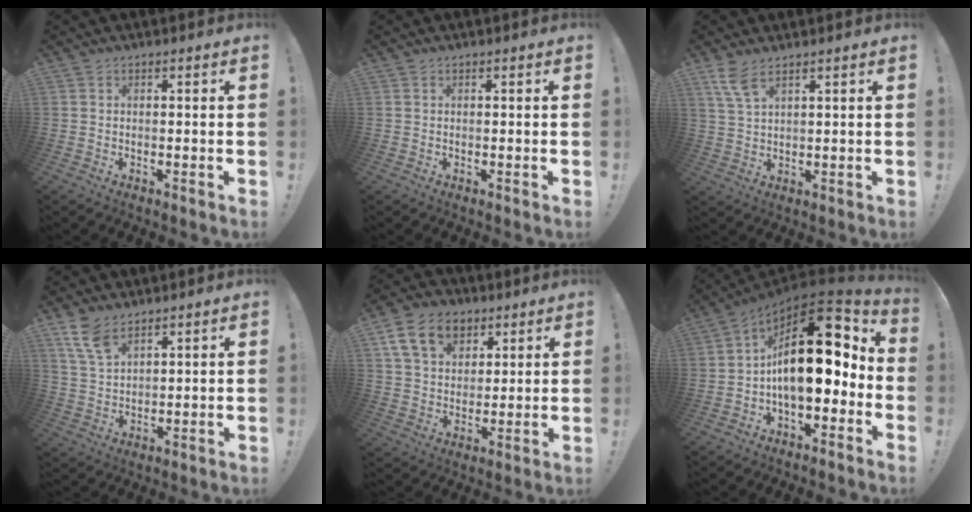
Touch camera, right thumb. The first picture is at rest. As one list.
[{"total": 0.0}, {"total": 5.8, "force": [4.0, 1.7, 3.9], "torque": [-0.074, -0.018, 0.074]}, {"total": 7.7, "force": [5.5, 3.2, 4.2], "torque": [-0.078, -0.027, 0.106]}, {"total": 14.7, "force": [7.2, 10.3, 7.6], "torque": [-0.114, -0.028, 0.139]}, {"total": 21.6, "force": [2.8, 10.1, 18.9], "torque": [-0.311, -0.006, 0.049]}]